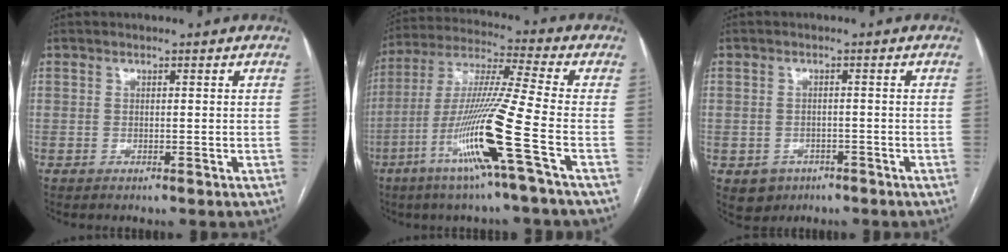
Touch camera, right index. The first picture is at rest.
{"total": 15.9, "force": [-6.3, -1.9, 14.5], "torque": [-0.290, -0.019, -0.124]}
{"total": 3.8, "force": [-1.8, 3.3, 0.6], "torque": [-0.003, 0.008, -0.018]}